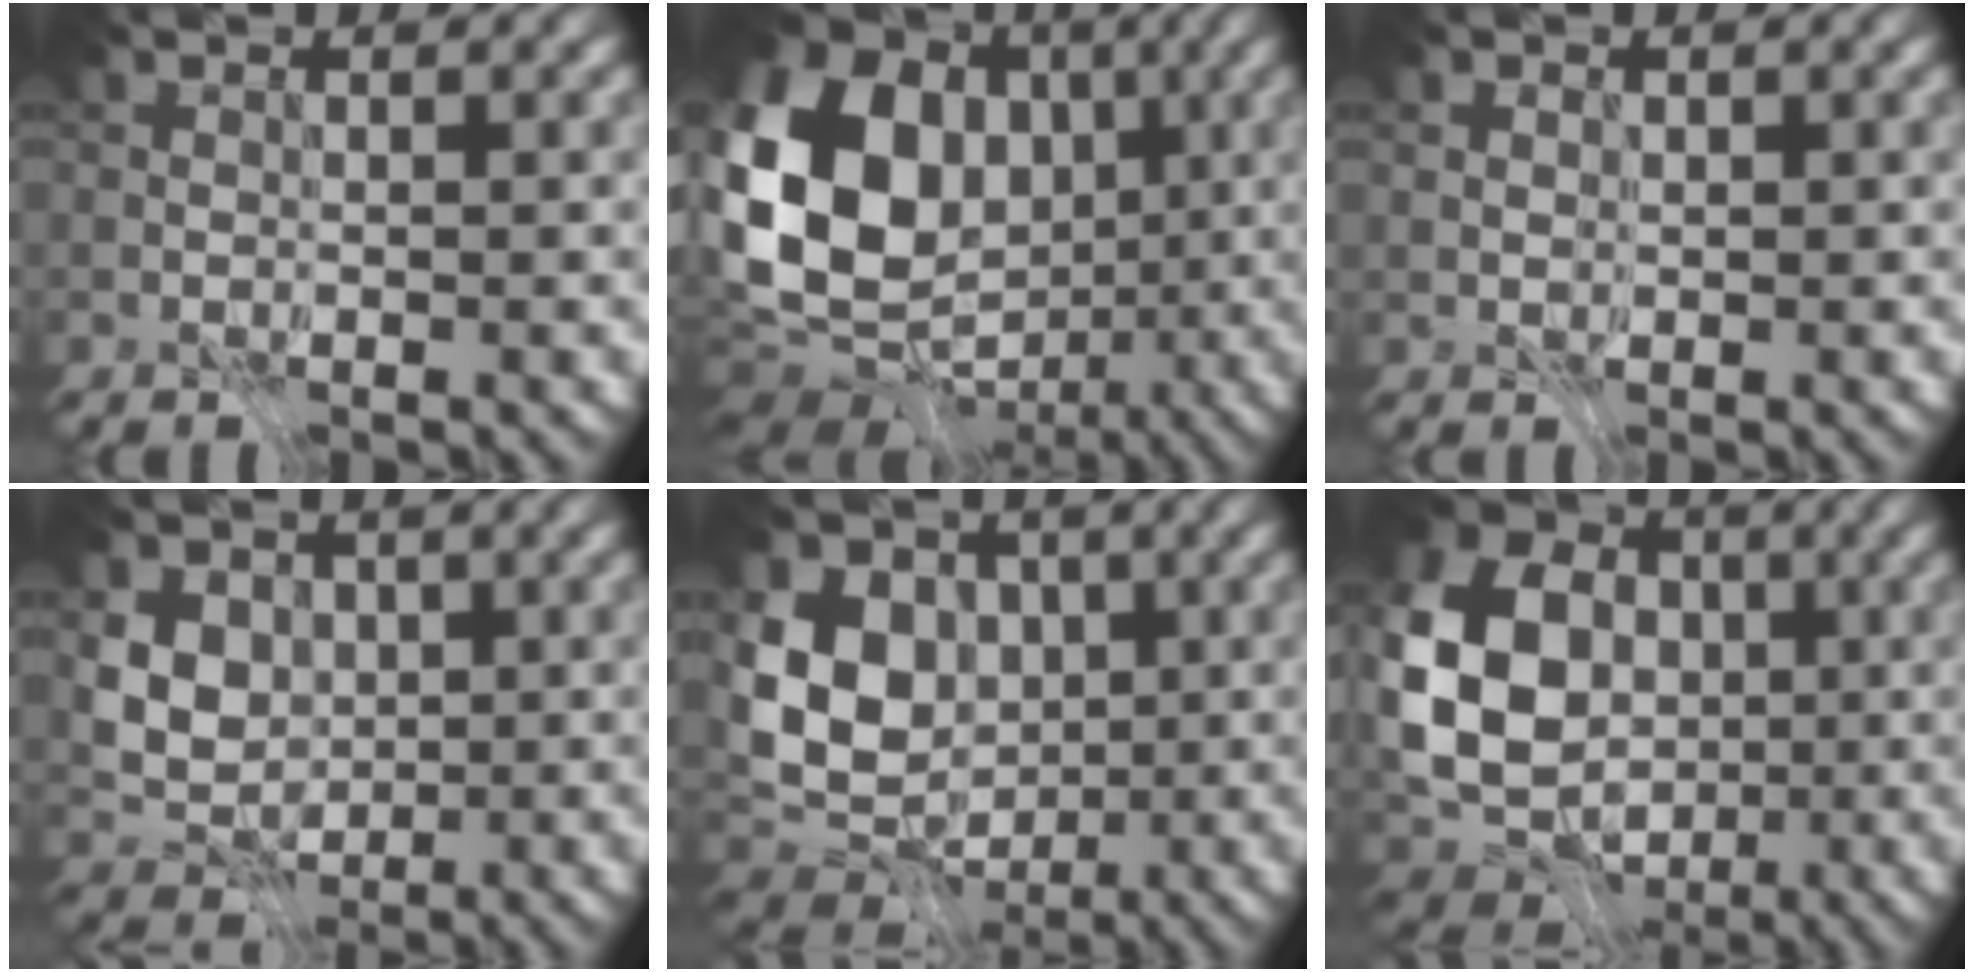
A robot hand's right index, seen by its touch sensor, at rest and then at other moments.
{"total": 18.1, "force": [-0.1, 14.1, 11.3], "torque": [-0.239, 0.008, 0.005]}
{"total": 1.0, "force": [0.2, 0.9, 0.4], "torque": [-0.009, -0.002, 0.006]}
{"total": 4.9, "force": [0.7, 4.1, 2.7], "torque": [-0.051, 0.005, 0.001]}
{"total": 10.0, "force": [0.4, 7.8, 6.2], "torque": [-0.123, -0.002, -0.007]}
{"total": 13.2, "force": [-0.6, 10.4, 8.0], "torque": [-0.186, -0.007, -0.019]}